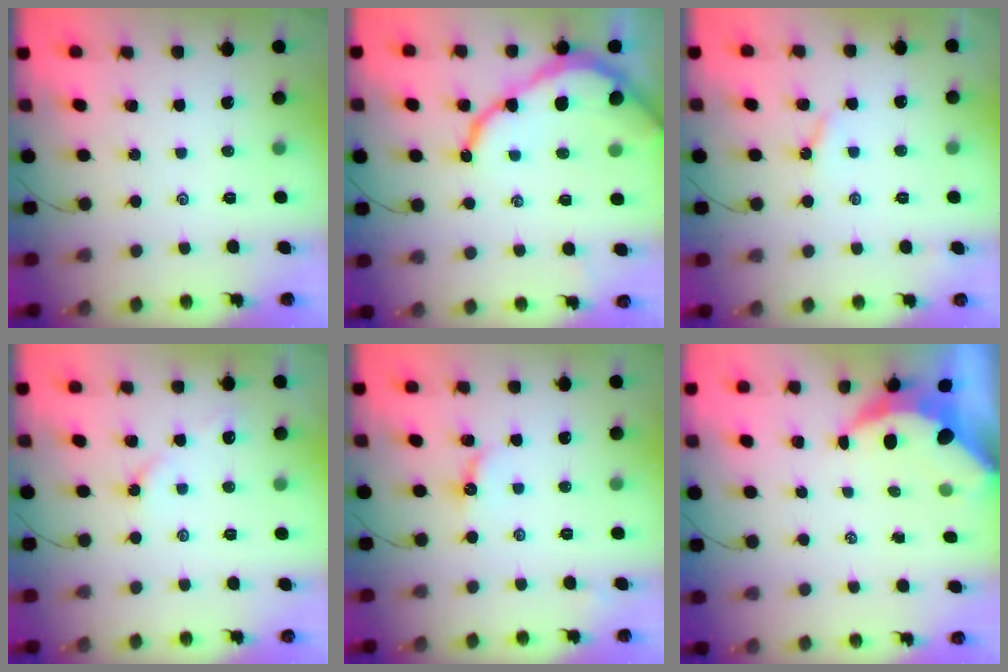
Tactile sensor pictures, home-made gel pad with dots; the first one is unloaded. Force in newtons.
{"total": 11.4, "press": 11.3, "slide": 1.3}
{"total": 2.5, "press": 2.4, "slide": 0.4}
{"total": 2.2, "press": 2.1, "slide": 0.6}
{"total": 5.6, "press": 5.6, "slide": 0.6}
{"total": 7.6, "press": 7.5, "slide": 0.9}